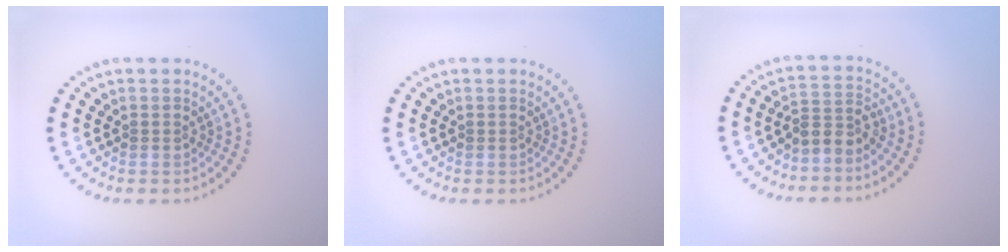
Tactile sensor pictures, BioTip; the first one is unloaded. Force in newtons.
{"total": 0.0}
{"total": 2.5, "press": 1.8, "slide": 1.7}